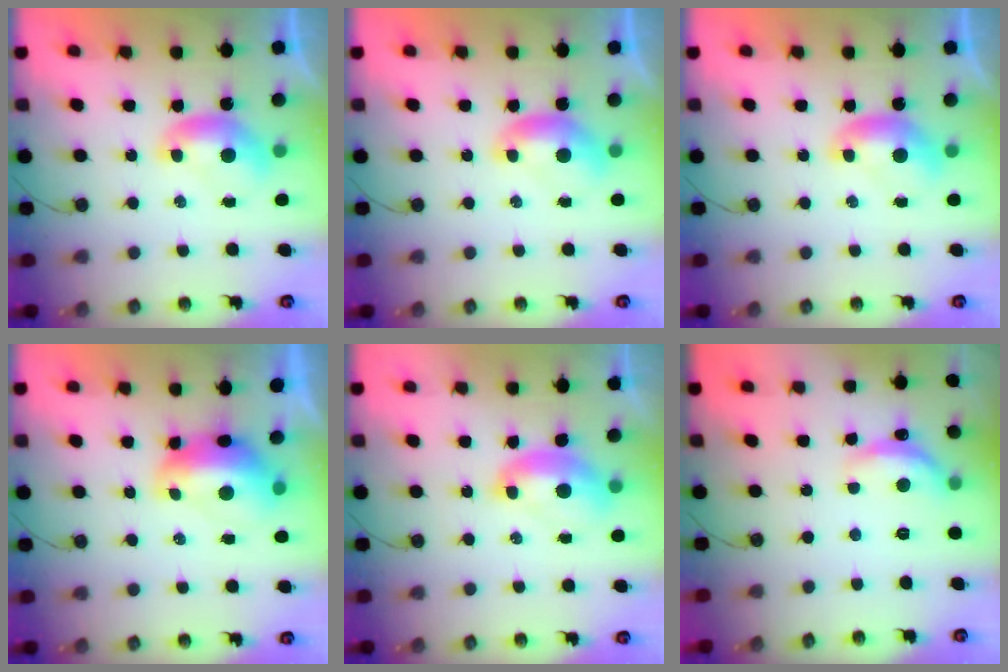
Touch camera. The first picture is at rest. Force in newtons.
{"total": 0.0}
{"total": 0.0}
{"total": 2.8, "press": 2.7, "slide": 0.8}
{"total": 2.1, "press": 2.0, "slide": 0.7}
{"total": 6.8, "press": 6.7, "slide": 0.7}